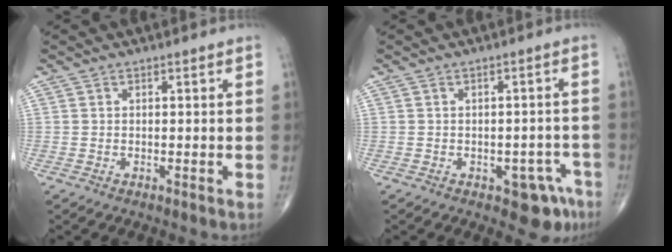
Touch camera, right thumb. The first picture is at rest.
{"total": 5.8, "force": [-3.2, 3.2, 3.6], "torque": [-0.016, 0.022, -0.036]}